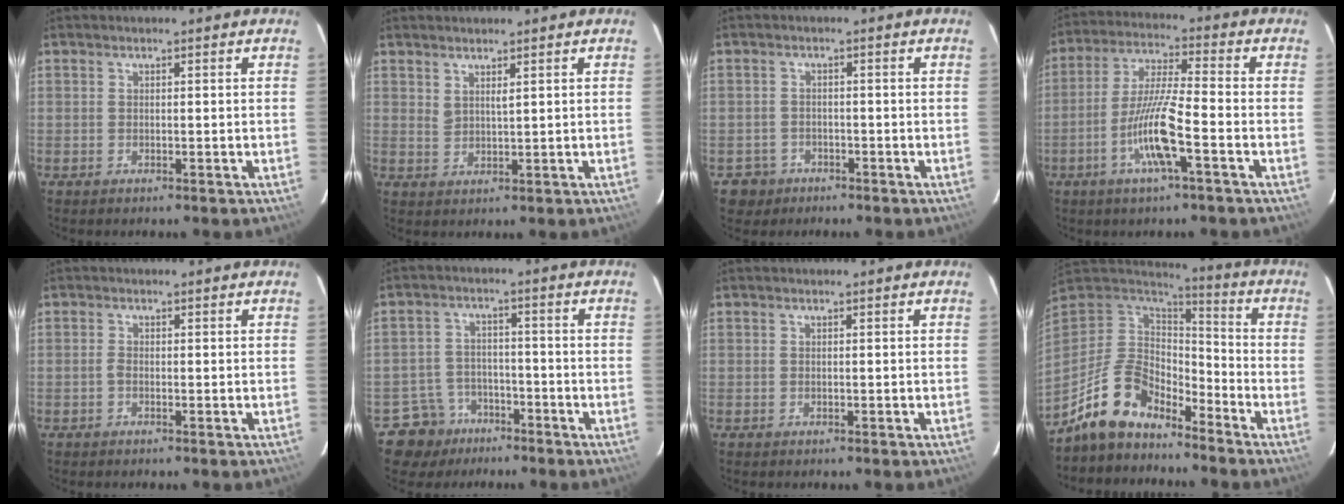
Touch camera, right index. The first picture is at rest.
{"total": 2.1, "force": [1.4, 0.2, 1.5], "torque": [-0.037, -0.005, 0.034]}
{"total": 3.4, "force": [-1.7, 2.9, -0.5], "torque": [0.011, 0.014, -0.027]}
{"total": 10.5, "force": [-3.9, 0.4, 9.7], "torque": [-0.193, -0.003, -0.077]}
{"total": 0.7, "force": [-0.3, 0.2, 0.6], "torque": [-0.014, 0.001, -0.006]}
{"total": 6.5, "force": [-4.1, 5.0, -0.2], "torque": [0.008, 0.011, -0.066]}
{"total": 0.0}
{"total": 11.3, "force": [-9.0, 5.0, 4.6], "torque": [-0.099, 0.035, -0.173]}